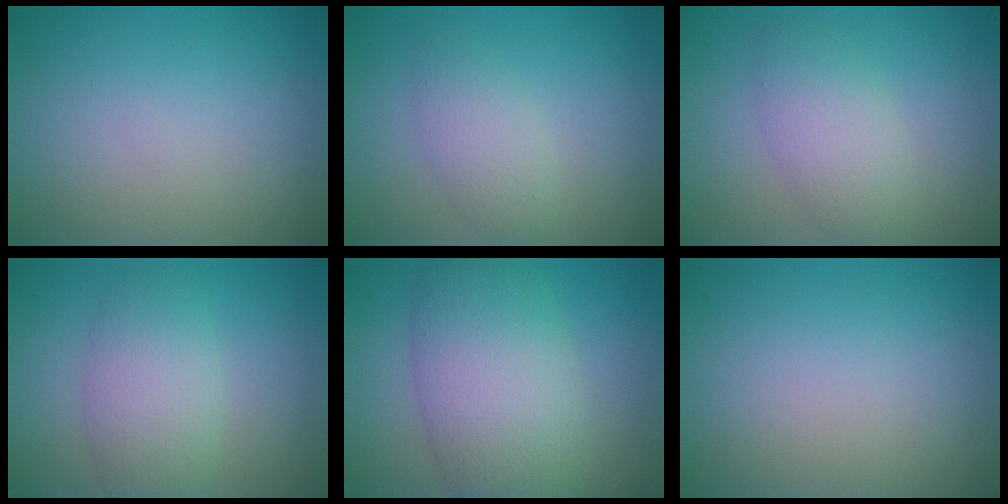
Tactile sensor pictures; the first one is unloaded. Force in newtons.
{"total": 2.7, "press": 2.7, "slide": 0.2}
{"total": 3.9, "press": 3.9, "slide": 0.2}
{"total": 4.3, "press": 4.3, "slide": 0.2}
{"total": 8.9, "press": 8.9, "slide": 0.5}
{"total": 0.0}